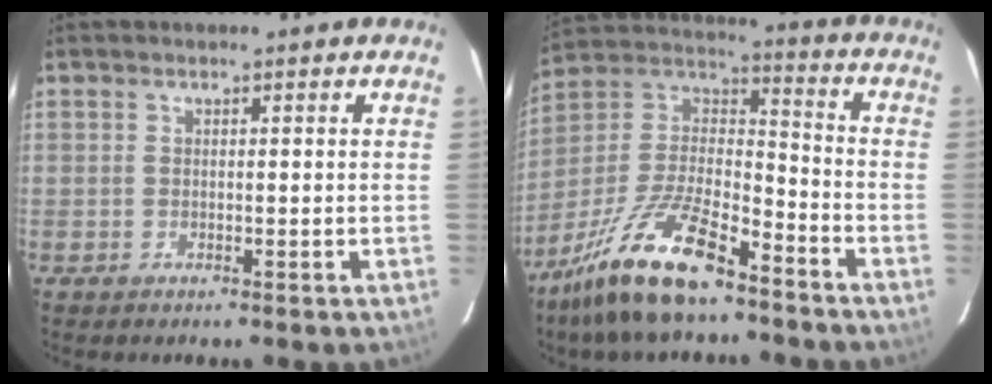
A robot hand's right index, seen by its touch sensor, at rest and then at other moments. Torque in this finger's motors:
{"motor_torque": [1.13, -1.01, 0.79, 0.21]}